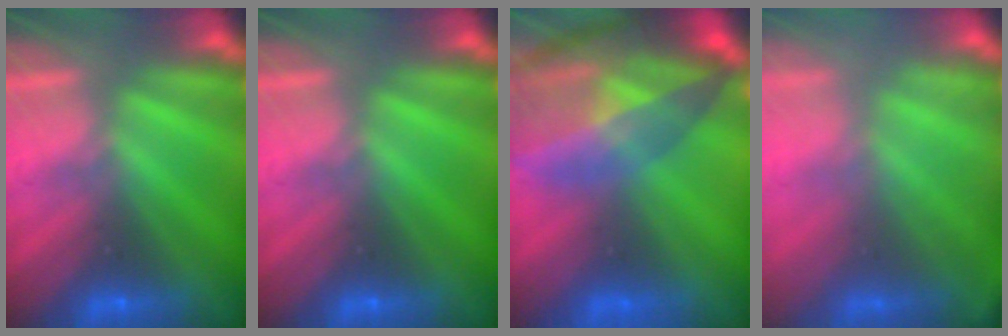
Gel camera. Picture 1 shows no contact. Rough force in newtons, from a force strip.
{"total": 0.0}
{"total": 7.5}
{"total": 1.8}